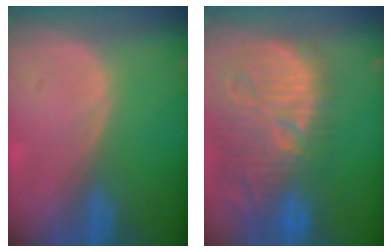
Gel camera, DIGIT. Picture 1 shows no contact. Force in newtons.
{"total": 14.8, "press": 13.2, "slide": 6.8}